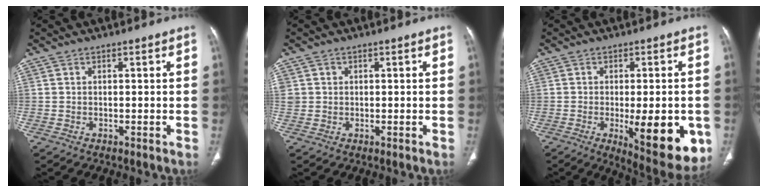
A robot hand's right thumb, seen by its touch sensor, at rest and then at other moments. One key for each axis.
{"total": 2.3, "fx": 0.5, "fy": 2.2, "fz": 0.5, "tx": 0.001, "ty": 0.002, "tz": 0.016}
{"total": 16.5, "fx": -4.2, "fy": 5.9, "fz": 14.9, "tx": -0.160, "ty": -0.017, "tz": -0.037}